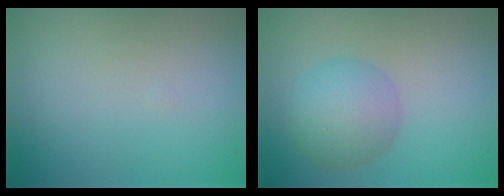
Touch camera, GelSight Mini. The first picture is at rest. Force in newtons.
{"total": 4.5, "press": 4.5, "slide": 0.1}